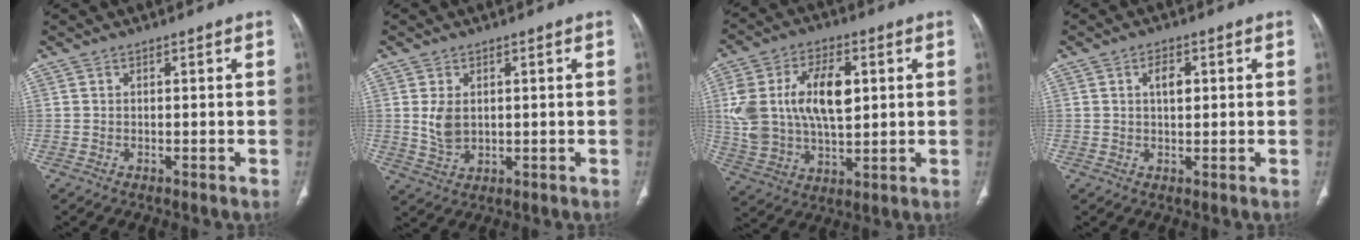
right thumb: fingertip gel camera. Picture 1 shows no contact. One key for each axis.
{"total": 4.5, "fx": 0.8, "fy": 3.1, "fz": 3.3, "tx": -0.057, "ty": -0.010, "tz": 0.023}
{"total": 18.0, "fx": 3.3, "fy": 10.4, "fz": 14.4, "tx": -0.259, "ty": 0.003, "tz": 0.066}
{"total": 3.4, "fx": 0.9, "fy": 1.8, "fz": 2.6, "tx": -0.035, "ty": -0.004, "tz": 0.015}